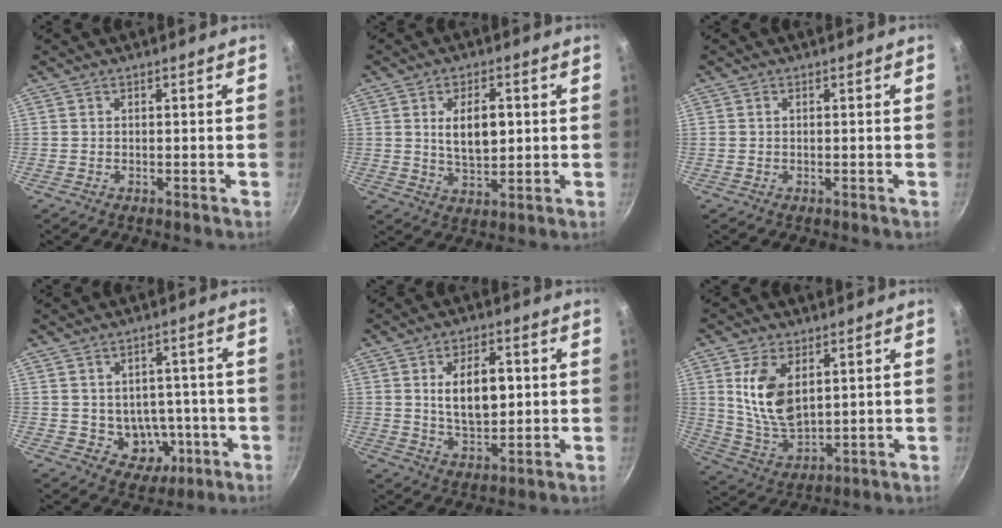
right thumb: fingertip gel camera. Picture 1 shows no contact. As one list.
[{"total": 8.0, "force": [1.4, 4.3, 6.6], "torque": [-0.093, -0.009, 0.029]}, {"total": 0.6, "force": [0.1, 0.4, 0.4], "torque": [-0.010, 0.004, 0.005]}, {"total": 7.9, "force": [-1.4, 6.6, 4.1], "torque": [-0.018, 0.012, -0.005]}, {"total": 10.0, "force": [1.7, 5.5, 8.2], "torque": [-0.115, -0.009, 0.035]}, {"total": 11.8, "force": [3.7, 6.5, 9.2], "torque": [-0.164, -0.024, 0.085]}]